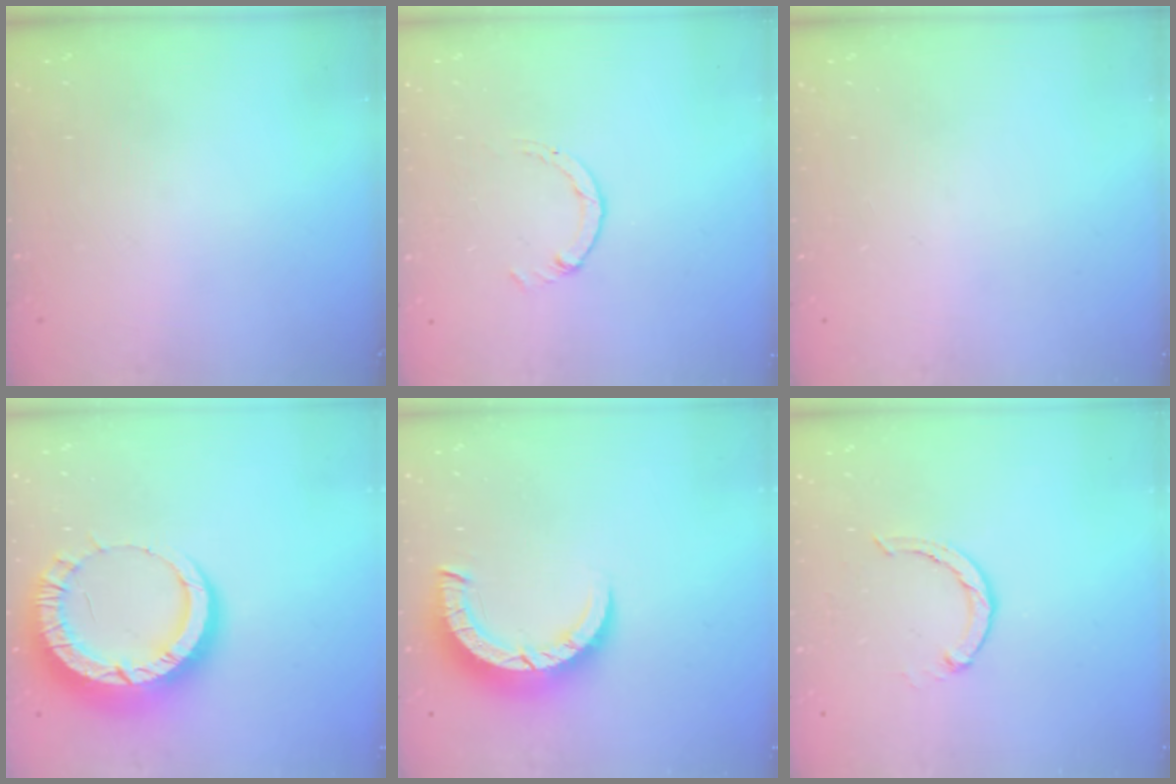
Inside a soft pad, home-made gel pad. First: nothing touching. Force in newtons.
{"total": 0.7, "press": 0.7, "slide": 0.2}
{"total": 0.0}
{"total": 13.2, "press": 13.1, "slide": 1.3}
{"total": 6.7, "press": 6.7, "slide": 0.7}
{"total": 3.0, "press": 3.0, "slide": 0.4}